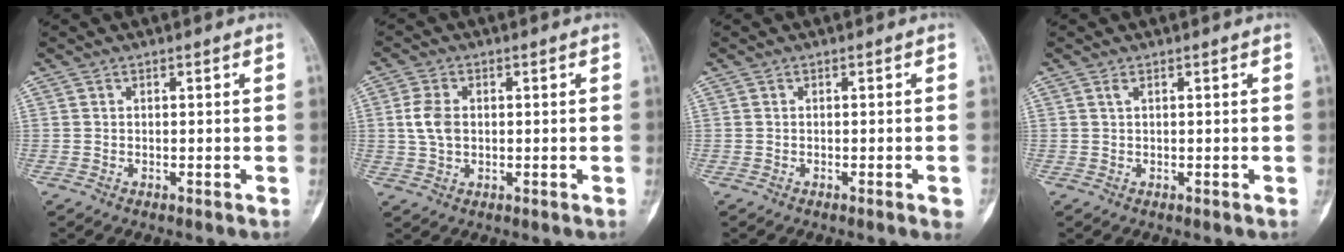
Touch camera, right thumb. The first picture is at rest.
{"total": 5.0, "force": [0.4, 3.3, 3.7], "torque": [-0.077, 0.004, 0.008]}
{"total": 1.9, "force": [-0.8, 0.2, 1.7], "torque": [-0.025, 0.000, -0.008]}
{"total": 0.6, "force": [0.3, 0.1, 0.5], "torque": [-0.014, 0.002, 0.005]}